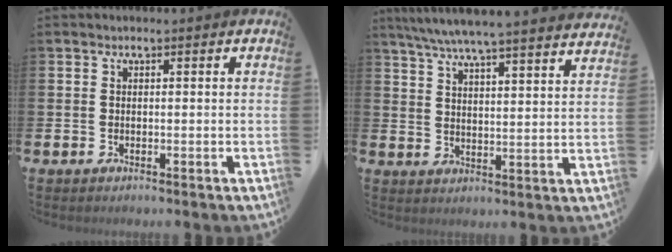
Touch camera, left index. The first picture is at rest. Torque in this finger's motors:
{"motor_torque": [0.96, -1.18, 0.77, 0.21]}